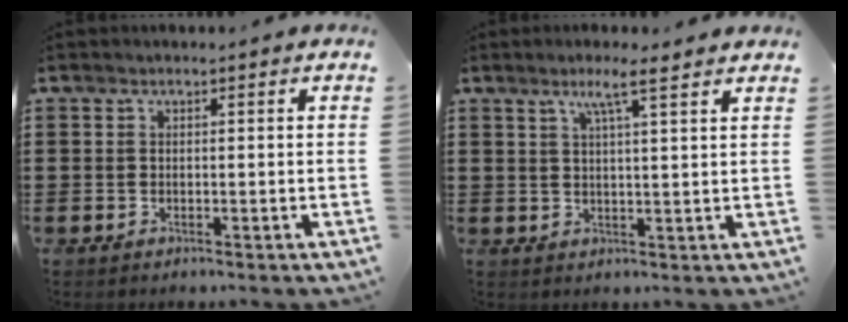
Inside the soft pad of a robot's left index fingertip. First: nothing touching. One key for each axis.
{"total": 4.6, "fx": 3.1, "fy": 0.0, "fz": 3.4, "tx": -0.067, "ty": -0.002, "tz": 0.050}